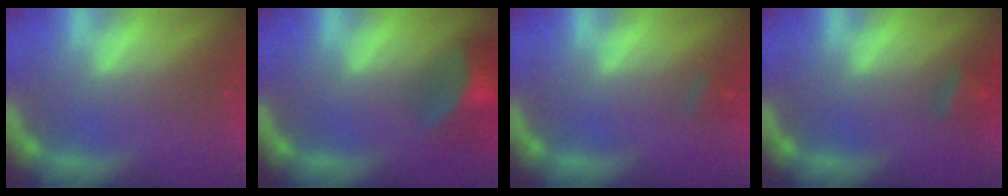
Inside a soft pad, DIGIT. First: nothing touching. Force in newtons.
{"total": 9.0}
{"total": 1.4}
{"total": 2.4}